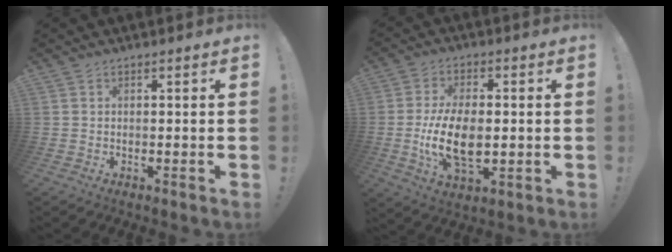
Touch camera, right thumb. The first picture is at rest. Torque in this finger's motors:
{"motor_torque": [2.03, 1.90, 1.38, -0.17, 0.15]}